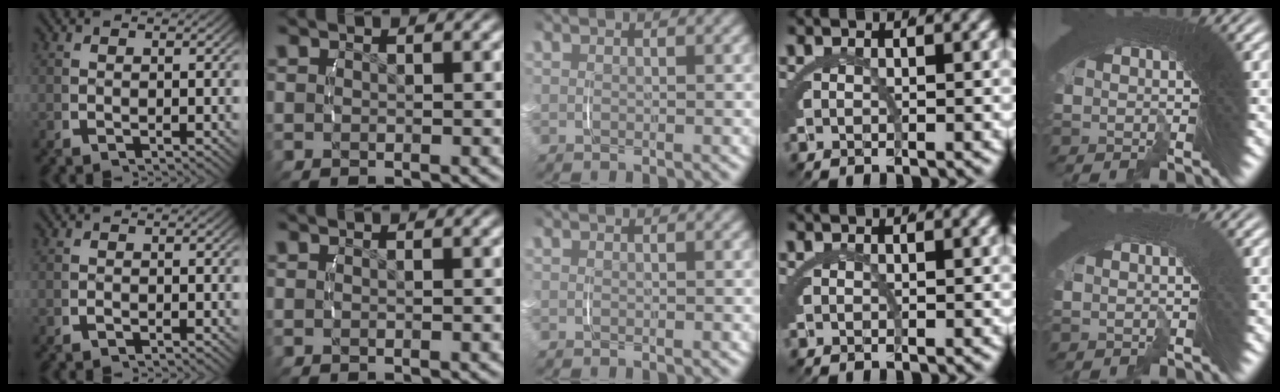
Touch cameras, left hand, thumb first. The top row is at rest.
{"little": {"total": 0.6, "force": [-0.4, 0.2, -0.3], "torque": [-0.001, 0.003, -0.004]}}